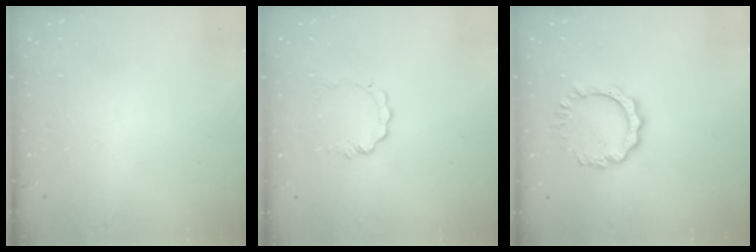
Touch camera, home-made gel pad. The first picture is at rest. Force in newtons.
{"total": 3.7, "press": 3.7, "slide": 0.4}
{"total": 7.4, "press": 7.4, "slide": 0.7}